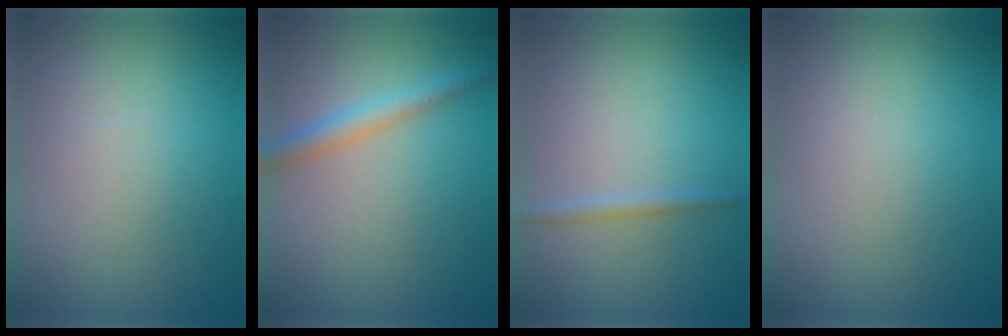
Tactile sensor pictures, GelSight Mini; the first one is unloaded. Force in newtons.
{"total": 2.5, "press": 2.5, "slide": 0.0}
{"total": 1.0, "press": 1.0, "slide": 0.0}
{"total": 0.0}